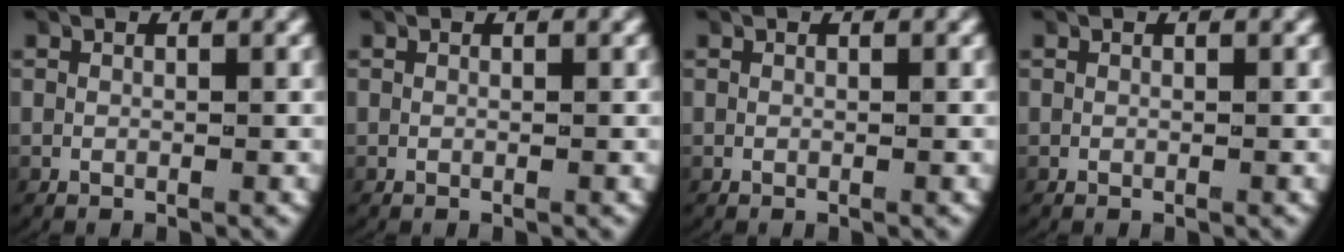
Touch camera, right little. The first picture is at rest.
{"total": 0.0}
{"total": 0.0}
{"total": 0.0}